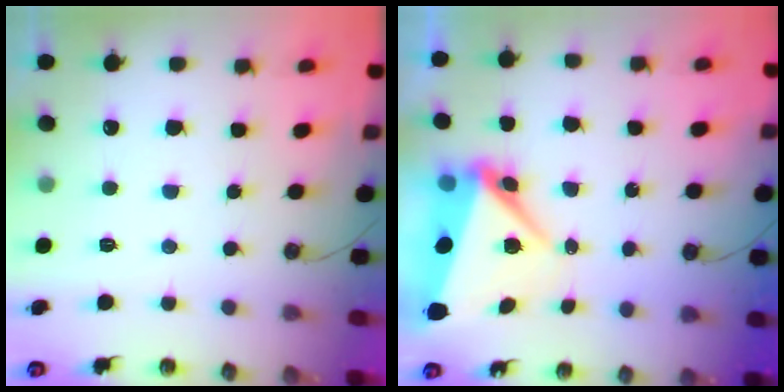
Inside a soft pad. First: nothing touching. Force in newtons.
{"total": 8.7, "press": 8.6, "slide": 1.7}